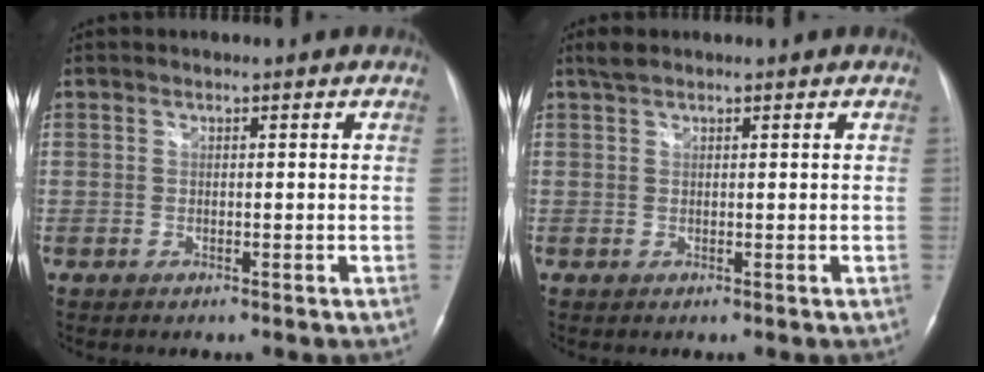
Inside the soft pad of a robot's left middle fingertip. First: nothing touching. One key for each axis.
{"total": 1.5, "fx": 1.2, "fy": 0.4, "fz": 0.7, "tx": -0.019, "ty": 0.012, "tz": 0.026}